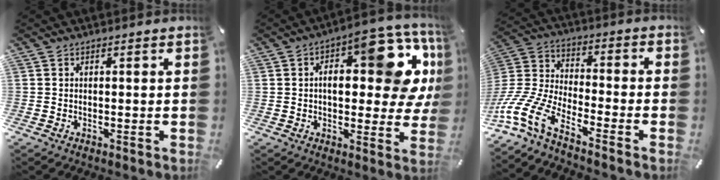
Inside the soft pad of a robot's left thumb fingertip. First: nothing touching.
{"total": 18.2, "force": [5.7, 8.5, 15.1], "torque": [-0.190, -0.039, 0.091]}
{"total": 13.4, "force": [-9.3, 5.4, 8.0], "torque": [-0.182, 0.021, -0.180]}